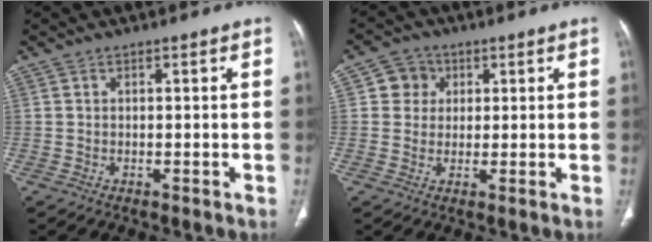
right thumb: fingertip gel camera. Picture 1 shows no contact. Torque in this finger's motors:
{"motor_torque": [0.73, 0.53, 0.04, -0.40, 0.05]}